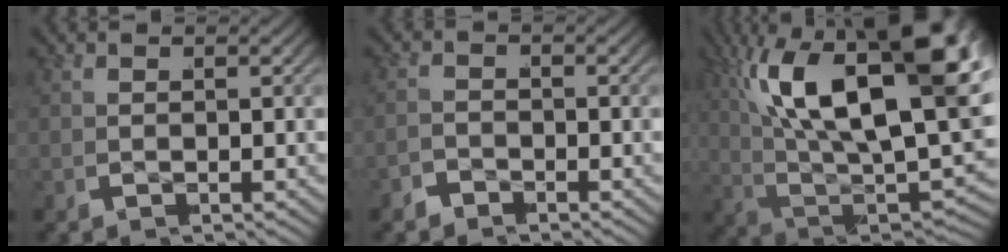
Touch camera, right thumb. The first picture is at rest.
{"total": 1.8, "force": [-1.6, -0.1, -0.8], "torque": [0.022, 0.002, -0.035]}
{"total": 22.8, "force": [2.8, 12.9, 18.6], "torque": [-0.332, -0.051, 0.069]}